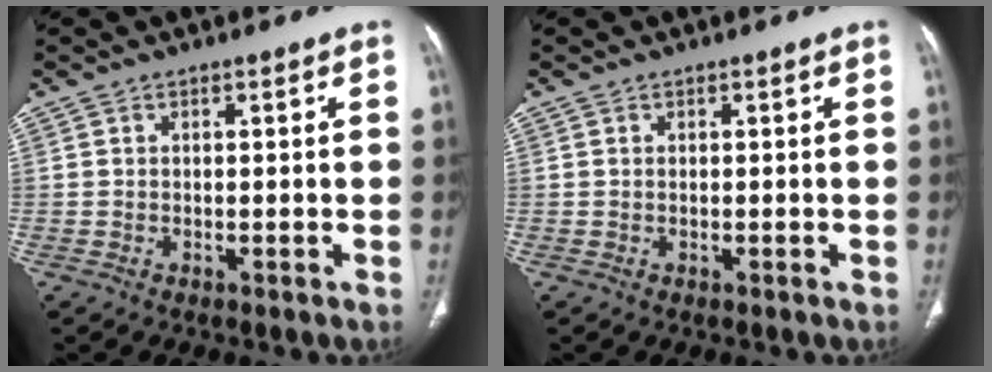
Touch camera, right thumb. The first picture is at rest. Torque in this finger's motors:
{"motor_torque": [1.52, 1.26, 0.24, -0.51, -0.01]}